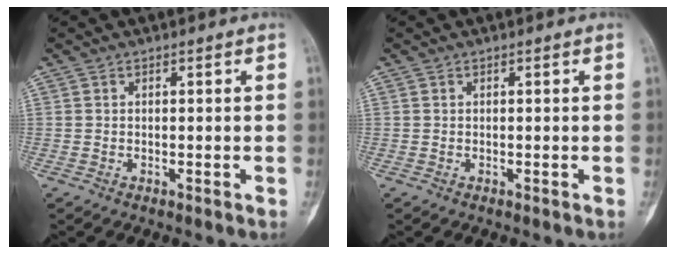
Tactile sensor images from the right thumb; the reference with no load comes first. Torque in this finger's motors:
{"motor_torque": [0.00, 0.00, 0.07, -0.07, 0.02]}